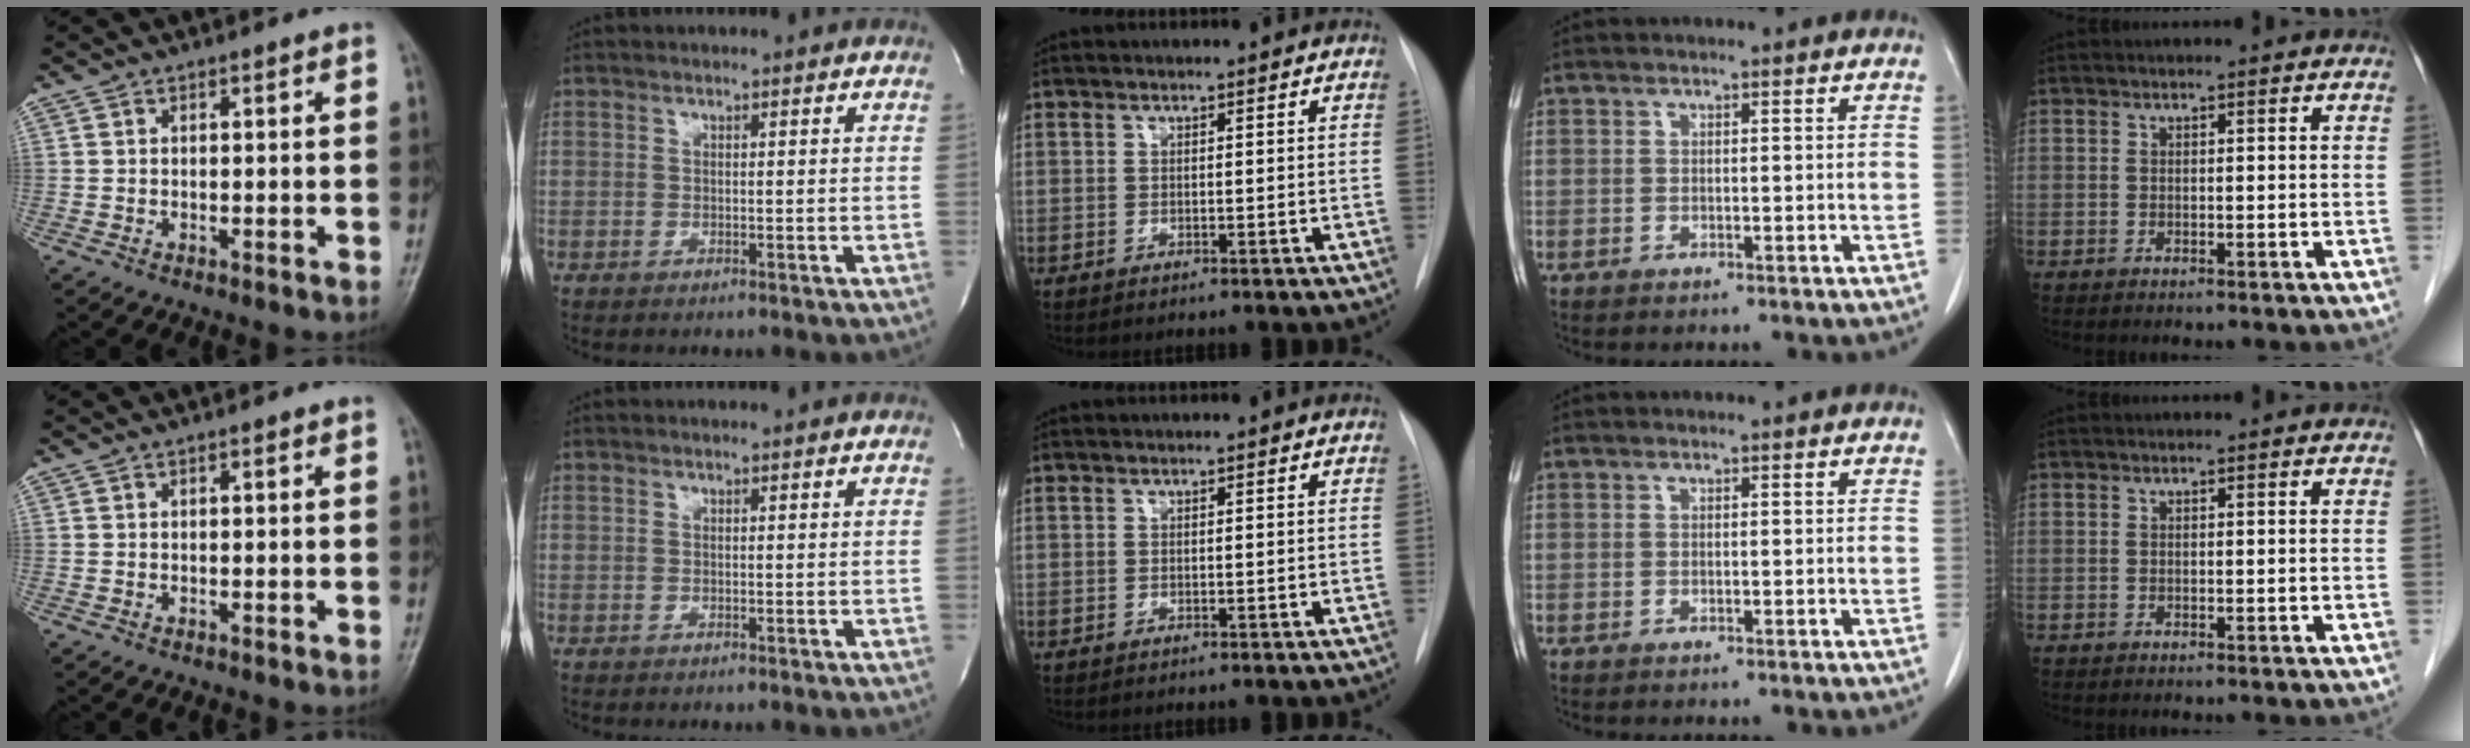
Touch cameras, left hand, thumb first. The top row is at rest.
{}